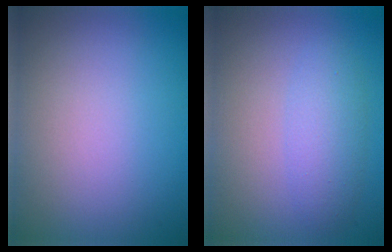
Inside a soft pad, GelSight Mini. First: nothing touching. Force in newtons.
{"total": 2.8, "press": 2.8, "slide": 0.0}